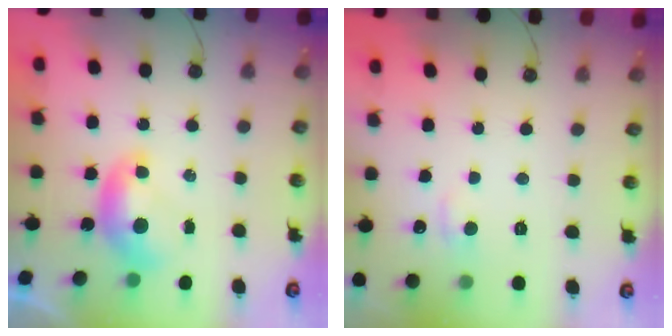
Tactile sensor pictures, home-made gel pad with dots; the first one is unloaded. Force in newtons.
{"total": 0.8, "press": 0.1, "slide": 0.8}